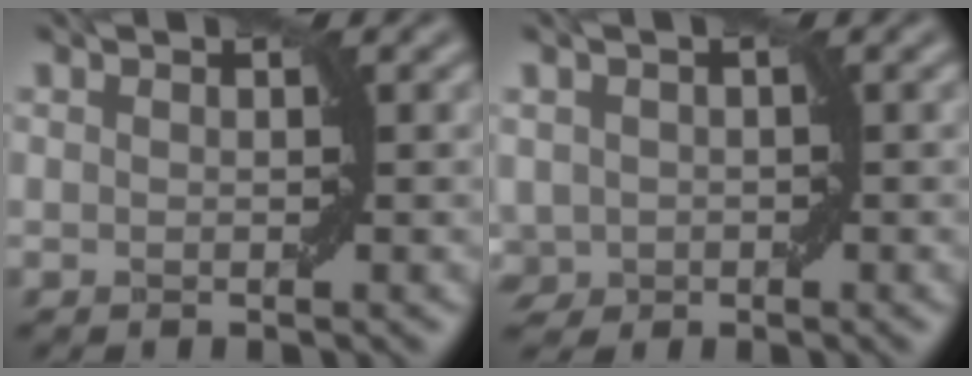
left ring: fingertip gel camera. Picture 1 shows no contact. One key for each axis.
{"total": 2.3, "fx": -0.5, "fy": 2.0, "fz": 1.0, "tx": -0.020, "ty": -0.003, "tz": -0.009}